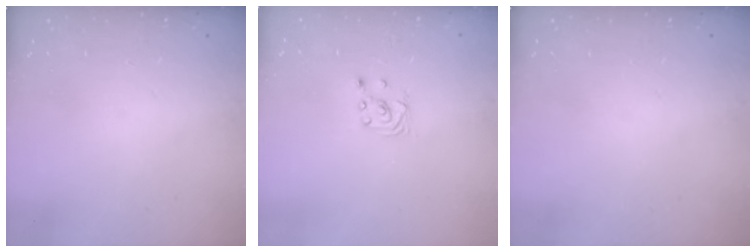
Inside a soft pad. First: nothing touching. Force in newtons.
{"total": 1.6, "press": 1.6, "slide": 0.0}
{"total": 0.0}